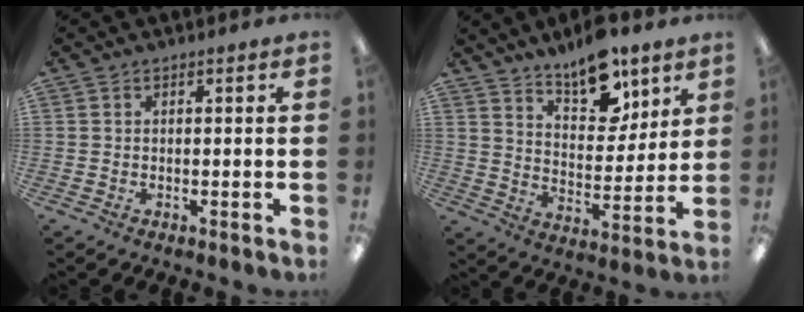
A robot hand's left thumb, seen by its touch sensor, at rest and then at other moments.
{"total": 12.6, "force": [9.7, 5.4, 5.8], "torque": [-0.079, -0.059, 0.172]}